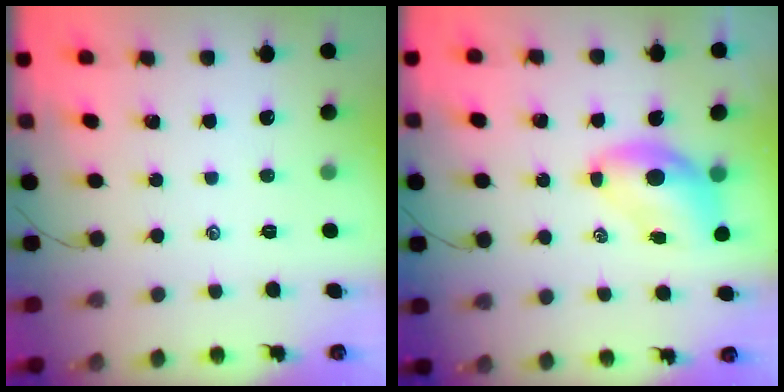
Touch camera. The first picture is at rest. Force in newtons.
{"total": 7.8, "press": 7.5, "slide": 1.8}